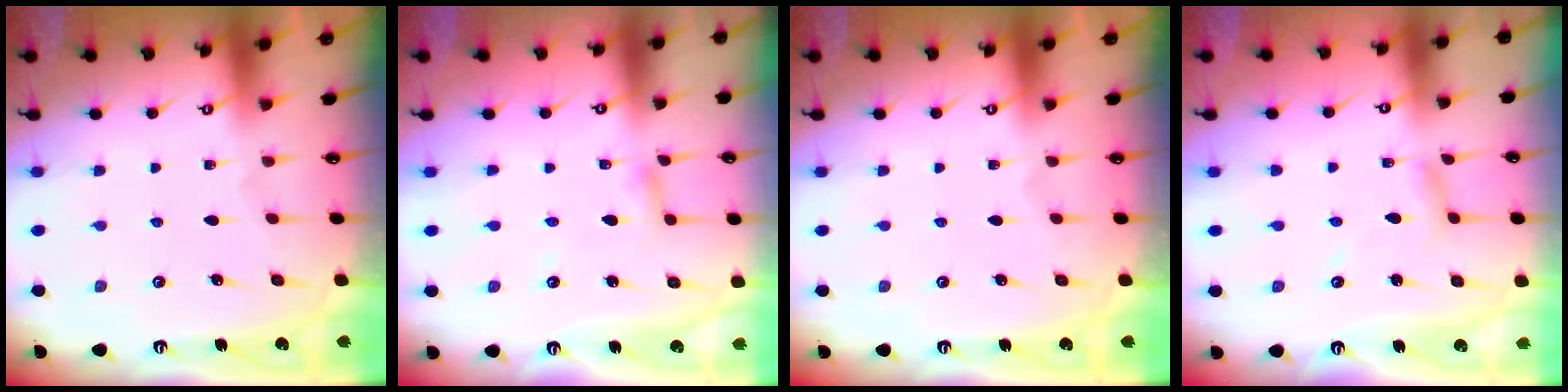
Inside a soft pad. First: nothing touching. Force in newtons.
{"total": 3.0, "press": 3.0, "slide": 0.2}
{"total": 0.0}
{"total": 5.2, "press": 5.2, "slide": 0.4}